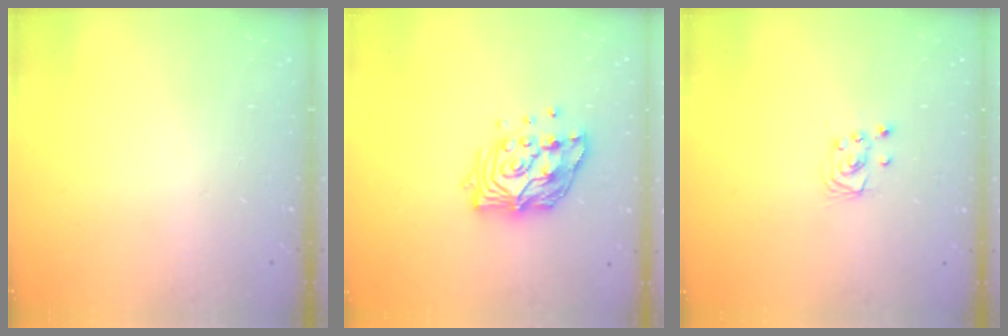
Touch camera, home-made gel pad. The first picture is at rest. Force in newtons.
{"total": 15.1, "press": 15.0, "slide": 1.4}
{"total": 2.7, "press": 2.7, "slide": 0.2}